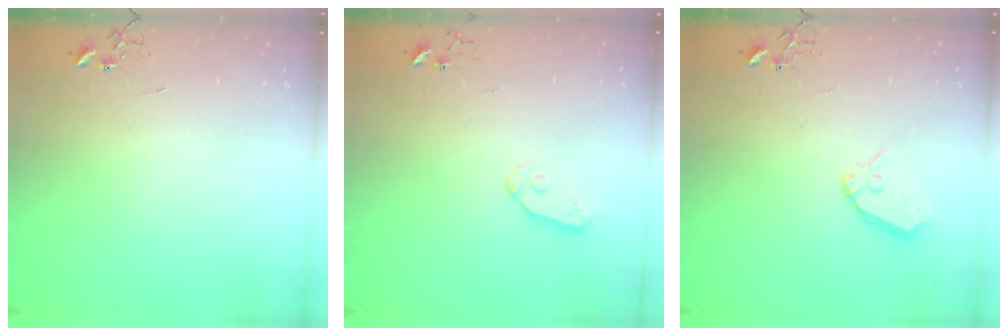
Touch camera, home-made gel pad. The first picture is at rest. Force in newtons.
{"total": 6.5, "press": 6.5, "slide": 0.2}
{"total": 8.6, "press": 8.6, "slide": 0.7}